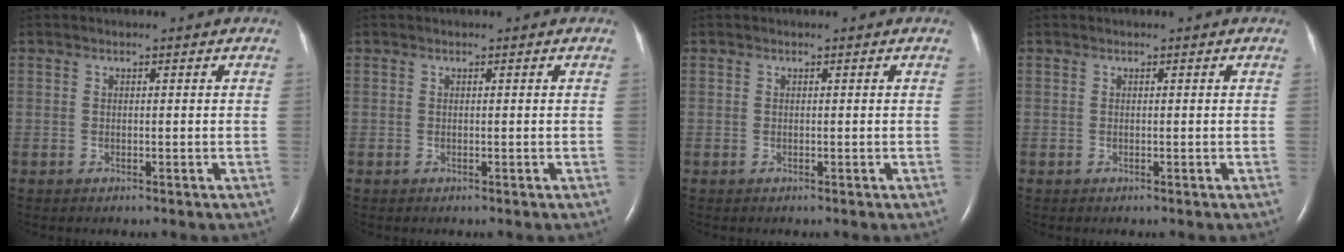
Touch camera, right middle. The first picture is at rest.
{"total": 0.0}
{"total": 0.0}
{"total": 0.0}